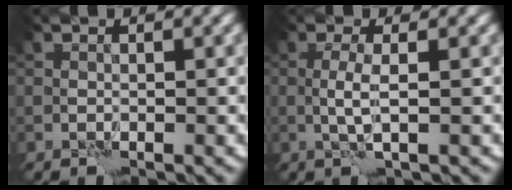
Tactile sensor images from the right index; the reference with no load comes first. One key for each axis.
{"total": 1.8, "fx": 0.2, "fy": -0.1, "fz": 1.8, "tx": -0.039, "ty": -0.002, "tz": 0.003}